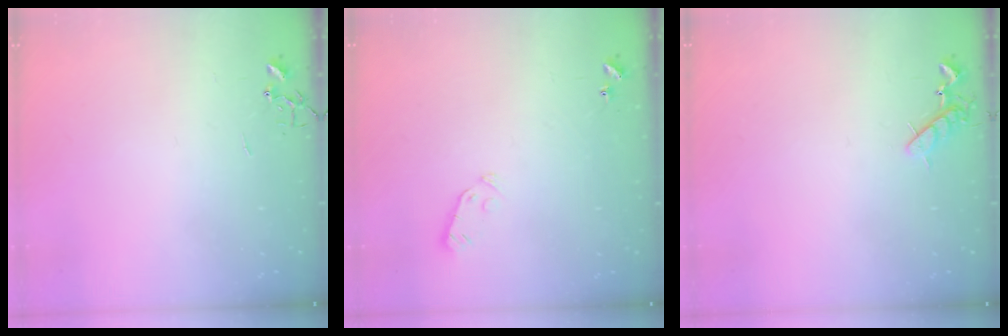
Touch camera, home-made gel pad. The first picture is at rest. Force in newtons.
{"total": 3.0, "press": 2.9, "slide": 0.7}
{"total": 7.4, "press": 7.3, "slide": 1.0}